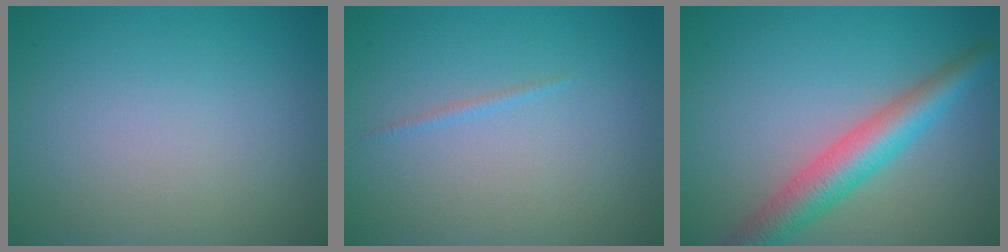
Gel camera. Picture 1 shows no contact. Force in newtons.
{"total": 0.6, "press": 0.6, "slide": 0.1}
{"total": 5.3, "press": 5.3, "slide": 0.2}